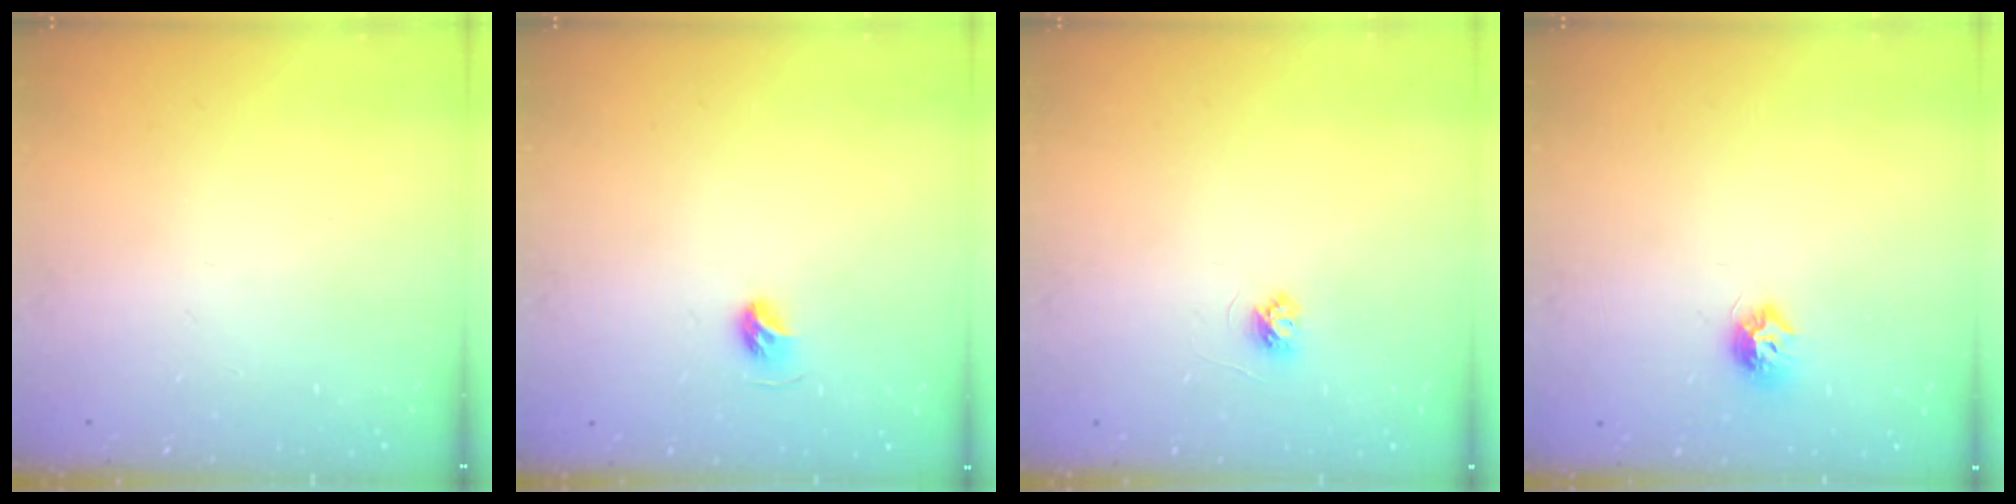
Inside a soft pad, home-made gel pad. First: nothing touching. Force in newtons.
{"total": 4.9, "press": 4.8, "slide": 1.1}
{"total": 3.8, "press": 3.7, "slide": 0.5}
{"total": 7.0, "press": 6.9, "slide": 0.5}